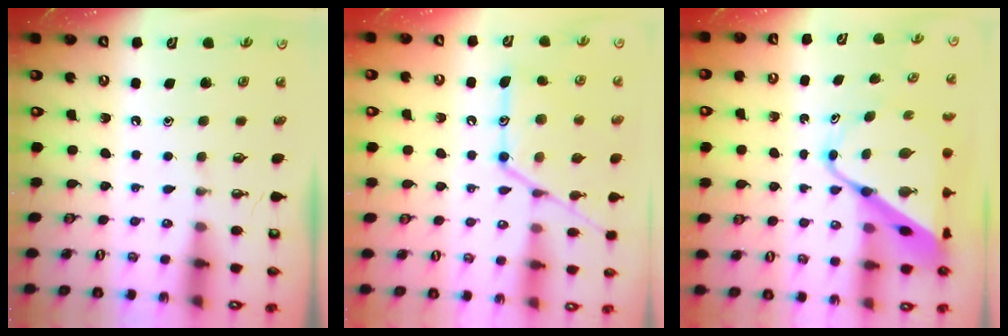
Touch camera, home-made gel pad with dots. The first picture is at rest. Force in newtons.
{"total": 16.5, "press": 16.5, "slide": 1.4}
{"total": 13.2, "press": 13.2, "slide": 1.0}